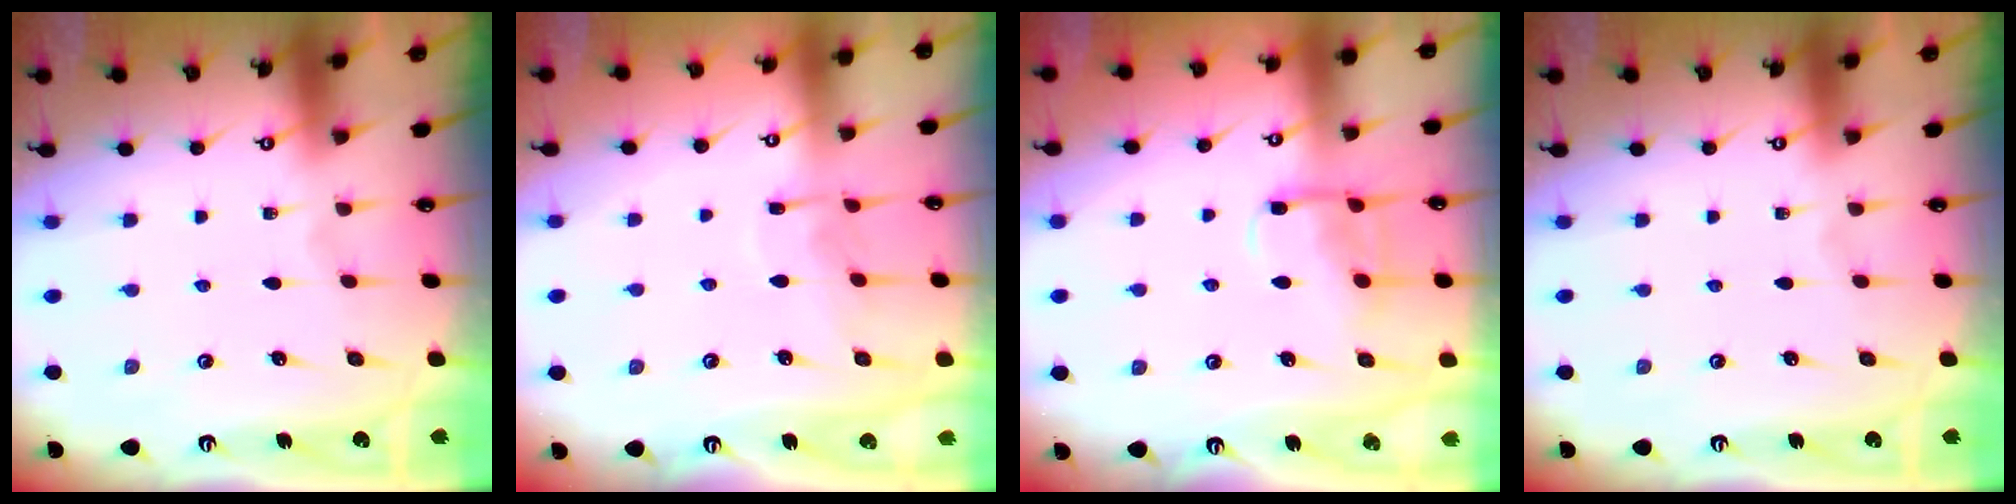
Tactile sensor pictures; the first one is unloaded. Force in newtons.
{"total": 7.4, "press": 7.4, "slide": 0.0}
{"total": 9.4, "press": 9.3, "slide": 0.9}
{"total": 0.0}